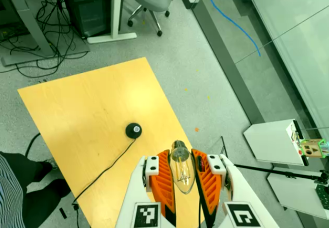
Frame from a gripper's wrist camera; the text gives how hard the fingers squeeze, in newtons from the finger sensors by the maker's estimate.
{"total": 22.0, "left": 24.6, "right": 19.4}